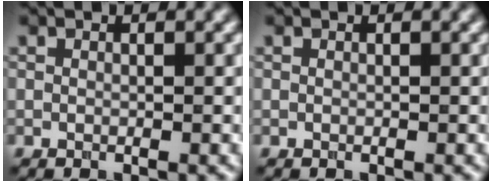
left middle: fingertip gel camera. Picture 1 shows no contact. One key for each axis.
{"total": 0.0}